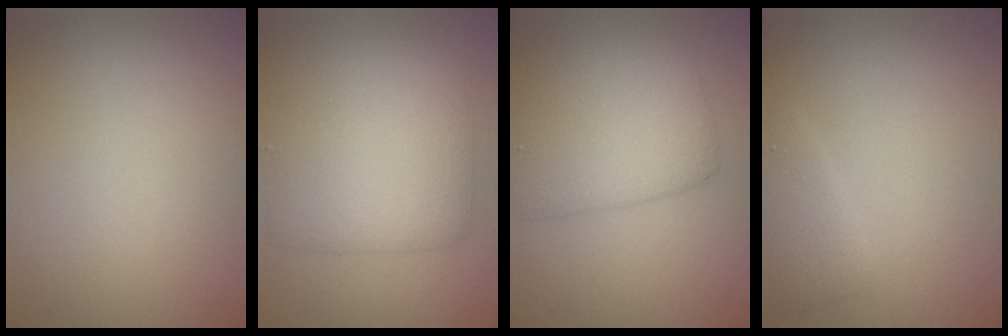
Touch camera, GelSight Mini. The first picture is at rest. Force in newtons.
{"total": 6.2, "press": 6.2, "slide": 0.2}
{"total": 5.5, "press": 5.5, "slide": 0.2}
{"total": 1.9, "press": 1.9, "slide": 0.1}